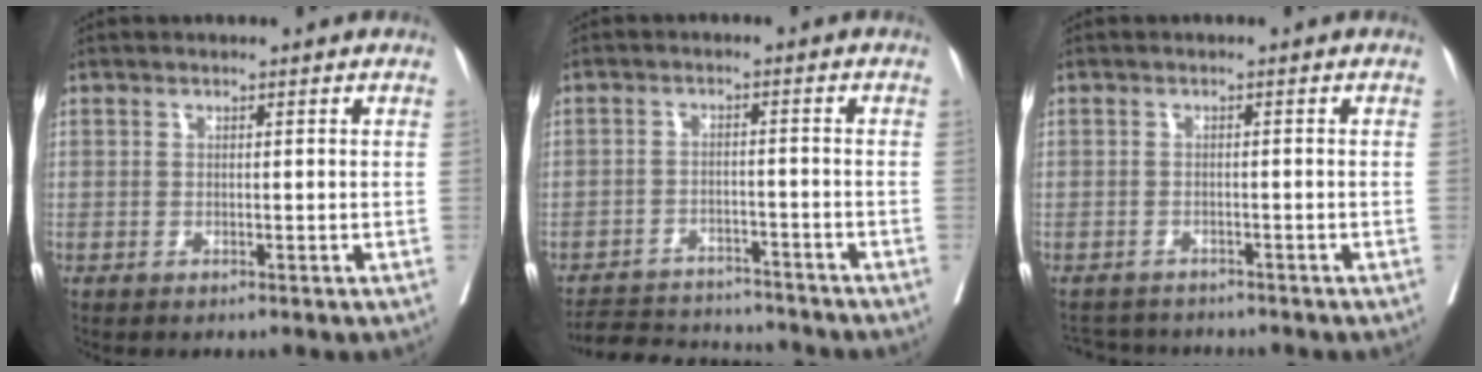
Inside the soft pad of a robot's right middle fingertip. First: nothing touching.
{"total": 10.4, "force": [-9.9, 2.6, 1.6], "torque": [-0.023, 0.008, -0.146]}
{"total": 6.0, "force": [-5.8, 1.2, 1.0], "torque": [-0.013, -0.001, -0.086]}